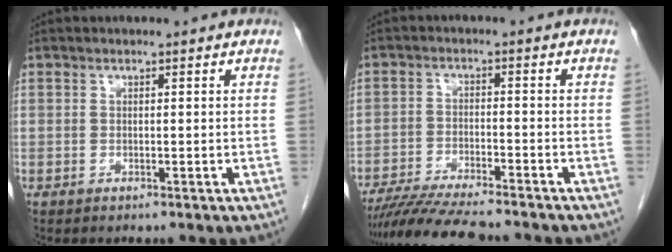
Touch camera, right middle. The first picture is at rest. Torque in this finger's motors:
{"motor_torque": [1.15, -0.99, 0.21, 0.11]}